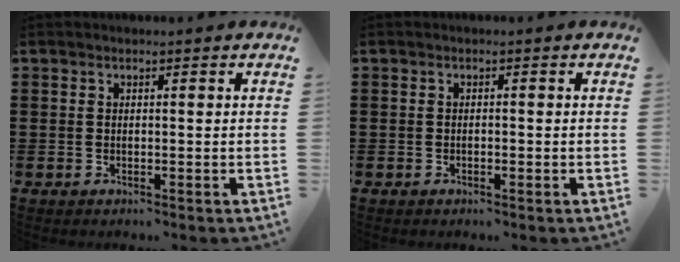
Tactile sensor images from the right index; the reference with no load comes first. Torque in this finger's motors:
{"motor_torque": [-0.12, 0.35, 0.02, -0.01]}